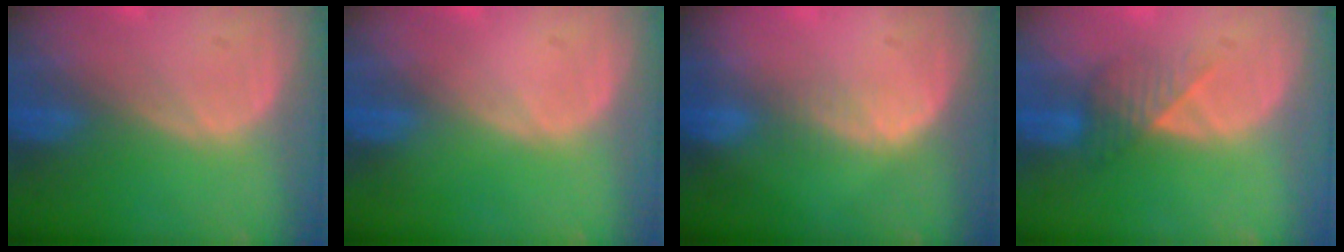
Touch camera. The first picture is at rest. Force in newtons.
{"total": 0.0}
{"total": 2.3, "press": 1.6, "slide": 1.6}
{"total": 3.7, "press": 3.4, "slide": 1.3}